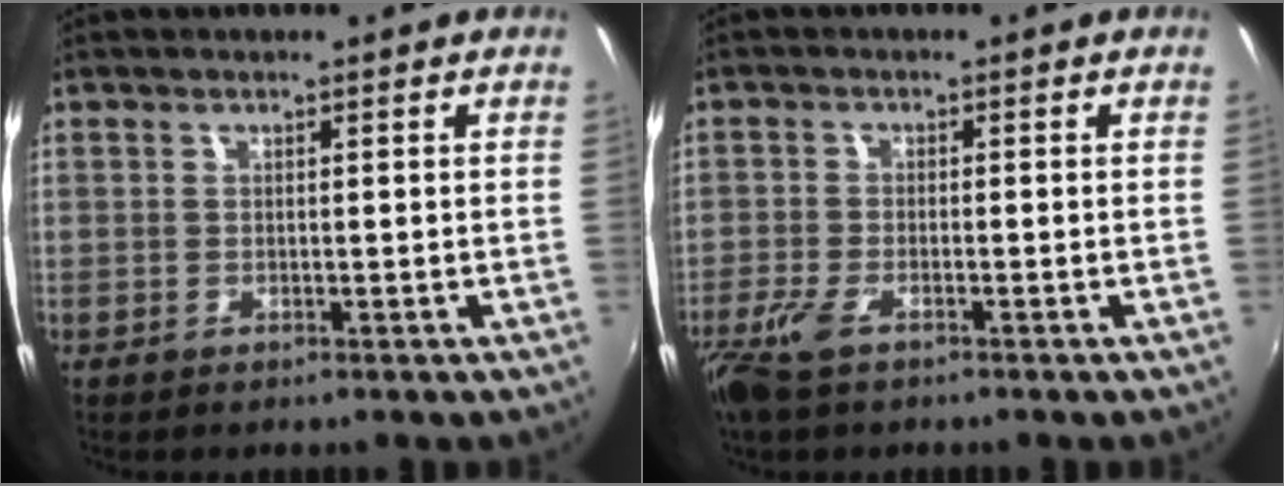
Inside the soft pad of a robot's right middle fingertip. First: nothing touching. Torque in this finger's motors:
{"motor_torque": [0.27, -0.25, 0.06, 0.02]}